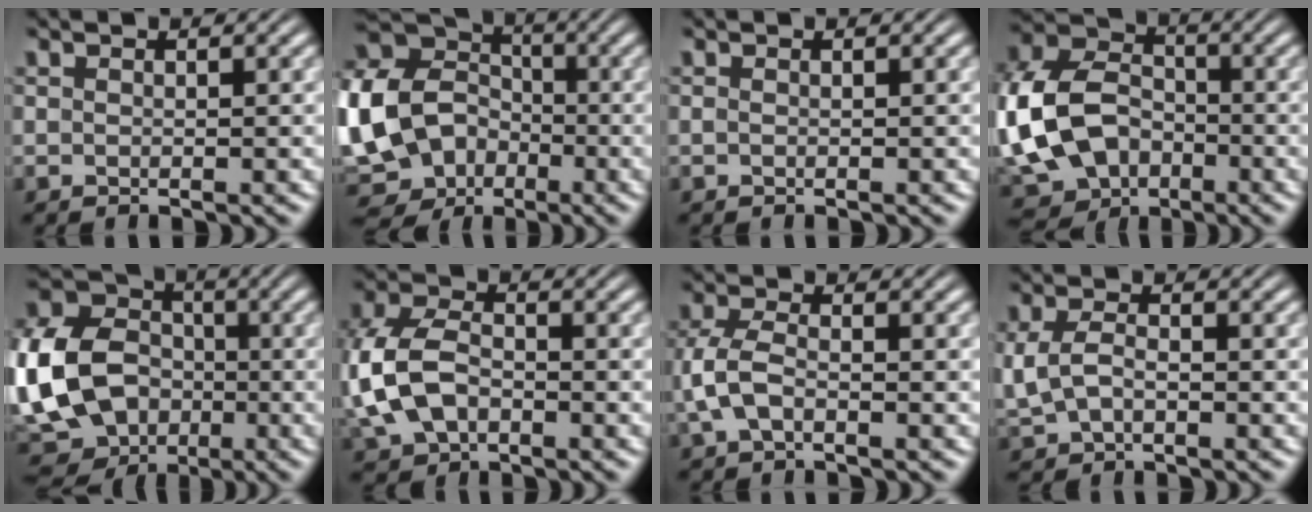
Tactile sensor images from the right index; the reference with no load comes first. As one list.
[{"total": 16.0, "force": [-2.7, 14.2, 6.9], "torque": [-0.182, -0.059, -0.041]}, {"total": 0.0}, {"total": 13.9, "force": [-3.0, 11.9, 6.6], "torque": [-0.171, -0.068, -0.039]}, {"total": 15.5, "force": [-3.1, 13.6, 6.8], "torque": [-0.178, -0.062, -0.047]}, {"total": 7.9, "force": [-0.9, 6.2, 4.7], "torque": [-0.141, -0.028, -0.003]}, {"total": 4.3, "force": [-1.0, 2.9, 2.9], "torque": [-0.084, -0.017, -0.011]}, {"total": 4.0, "force": [-0.5, 3.1, 2.6], "torque": [-0.077, -0.016, 0.004]}]